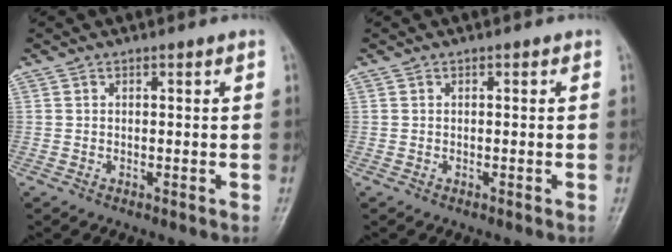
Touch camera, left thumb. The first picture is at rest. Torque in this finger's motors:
{"motor_torque": [0.01, 0.01, 0.00, -0.03, 0.00]}